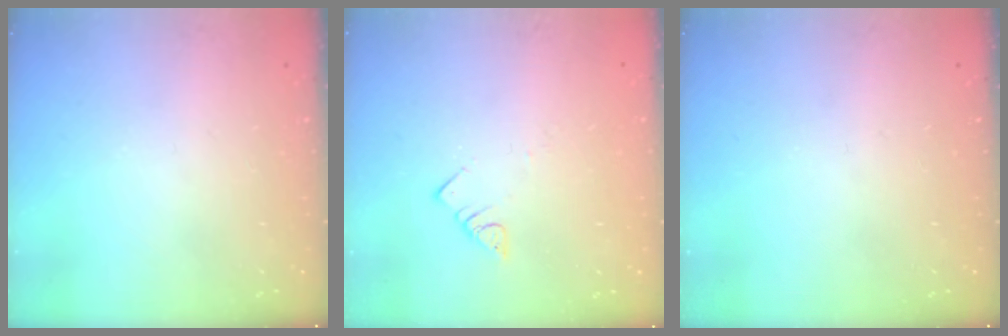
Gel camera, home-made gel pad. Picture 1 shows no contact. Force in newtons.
{"total": 3.0, "press": 3.0, "slide": 0.1}
{"total": 0.0}